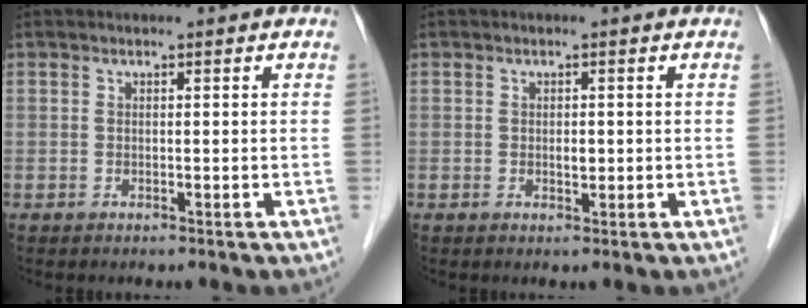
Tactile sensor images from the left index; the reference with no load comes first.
{"total": 1.1, "force": [0.0, 0.6, 0.9], "torque": [-0.016, 0.000, 0.001]}